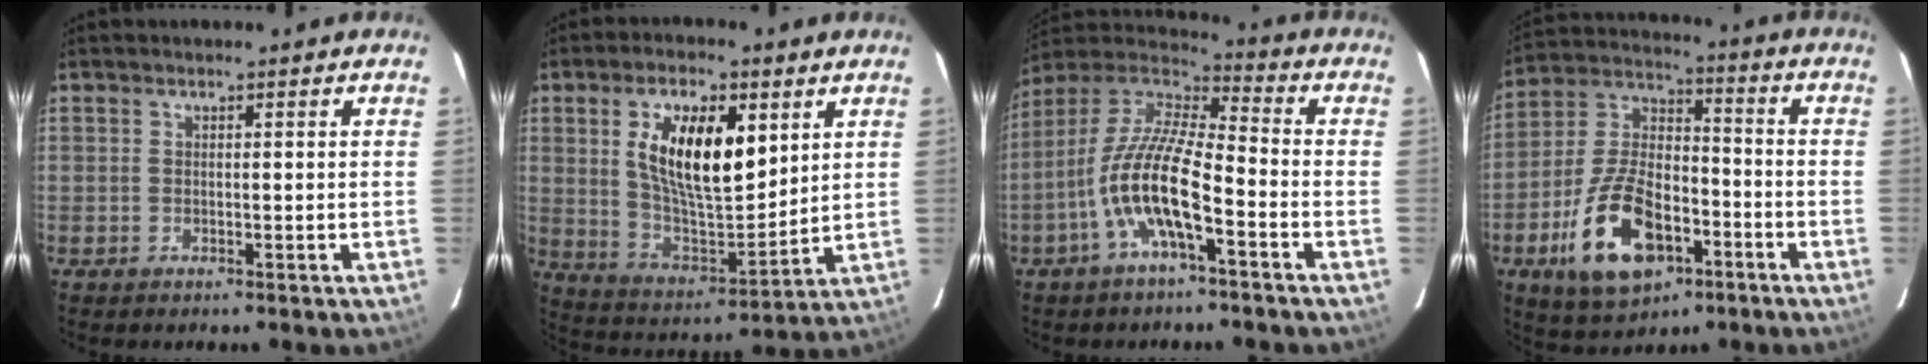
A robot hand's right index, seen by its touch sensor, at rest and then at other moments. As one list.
[{"total": 16.1, "force": [5.3, 6.7, 13.7], "torque": [-0.245, 0.002, 0.104]}, {"total": 14.1, "force": [-5.6, 3.4, 12.5], "torque": [-0.248, 0.000, -0.114]}, {"total": 18.1, "force": [-7.9, 9.6, 13.1], "torque": [-0.271, 0.009, -0.128]}]